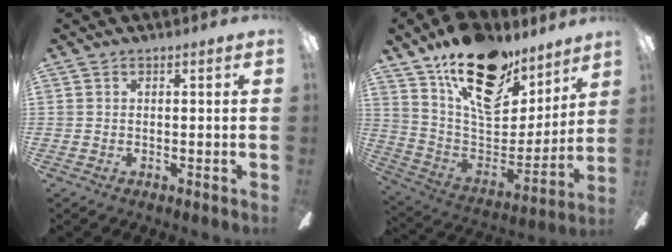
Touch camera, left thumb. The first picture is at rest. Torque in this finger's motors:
{"motor_torque": [2.17, 2.17, 1.42, -1.35, 0.13]}